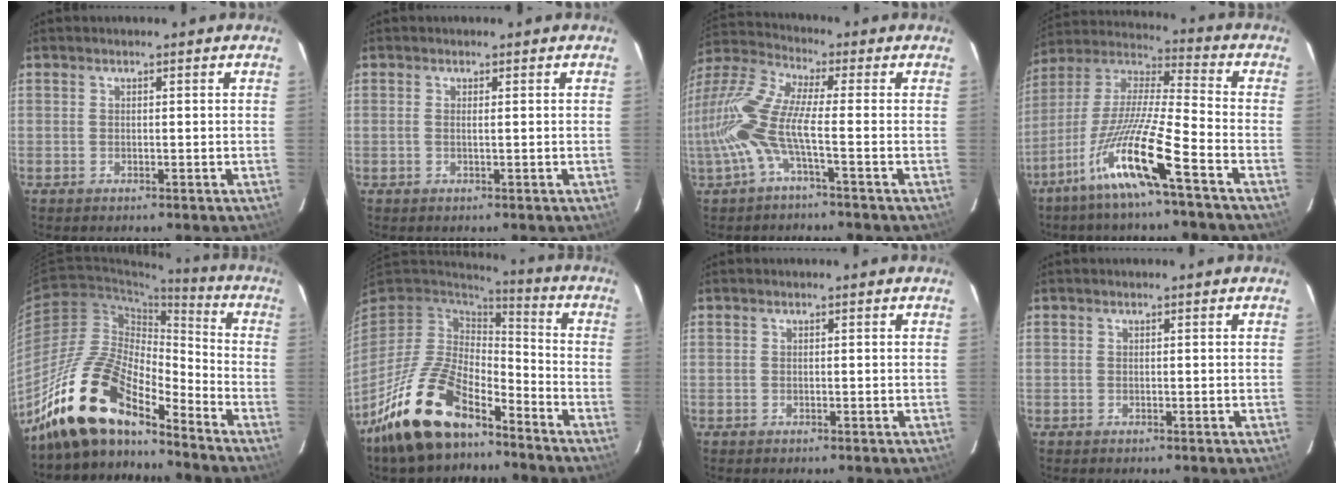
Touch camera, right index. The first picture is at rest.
{"total": 0.7, "force": [0.1, -0.2, 0.6], "torque": [-0.014, 0.000, 0.000]}
{"total": 12.8, "force": [-3.1, 2.2, 12.2], "torque": [-0.256, -0.001, -0.070]}
{"total": 15.5, "force": [-9.2, 0.2, 12.5], "torque": [-0.243, -0.017, -0.181]}
{"total": 18.5, "force": [-14.8, 5.4, 9.7], "torque": [-0.182, -0.007, -0.289]}
{"total": 18.8, "force": [-12.7, 8.0, 11.2], "torque": [-0.233, -0.022, -0.235]}
{"total": 0.0}
{"total": 0.0}